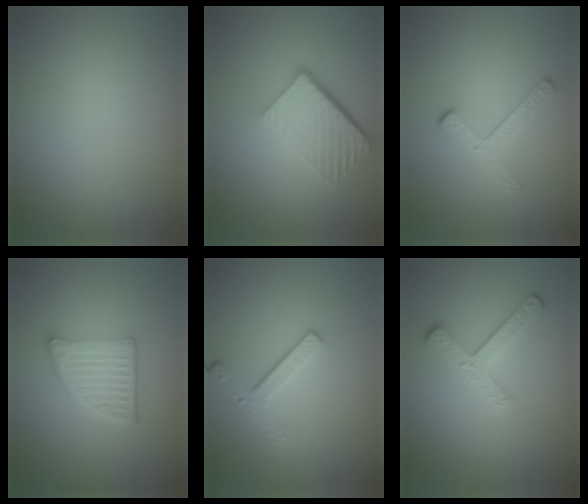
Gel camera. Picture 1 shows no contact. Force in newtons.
{"total": 5.6, "press": 4.0, "slide": 4.0}
{"total": 2.3, "press": 1.7, "slide": 1.6}
{"total": 5.5, "press": 3.9, "slide": 3.9}
{"total": 2.9, "press": 2.4, "slide": 1.6}
{"total": 3.4, "press": 2.6, "slide": 2.3}